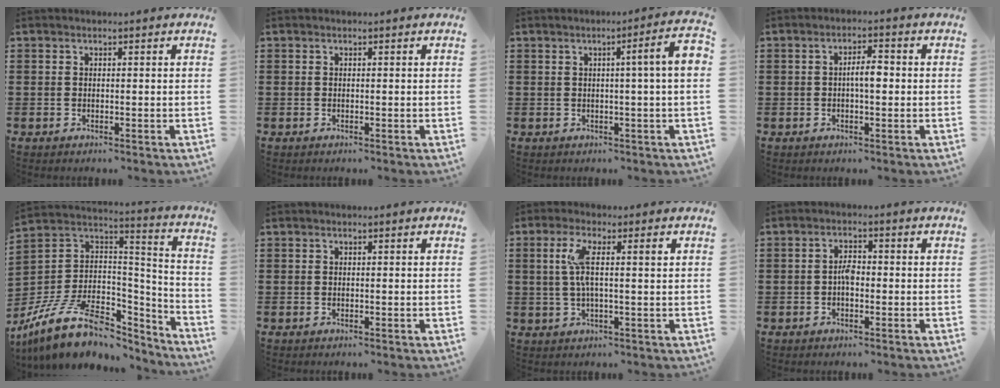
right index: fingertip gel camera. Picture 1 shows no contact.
{"total": 0.0}
{"total": 5.4, "force": [0.5, -0.5, 5.3], "torque": [-0.087, -0.011, 0.003]}
{"total": 3.3, "force": [-0.2, 0.6, 3.3], "torque": [-0.058, 0.001, -0.006]}
{"total": 13.1, "force": [-7.9, 6.4, 8.3], "torque": [-0.167, 0.021, -0.135]}
{"total": 0.0}
{"total": 5.2, "force": [0.9, 0.7, 5.0], "torque": [-0.104, -0.003, 0.010]}
{"total": 2.5, "force": [-0.5, 1.1, 2.2], "torque": [-0.042, 0.004, -0.010]}